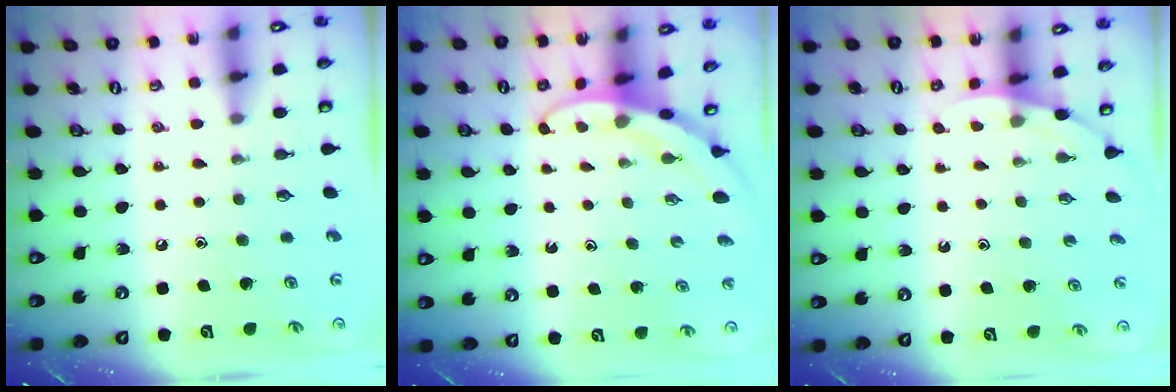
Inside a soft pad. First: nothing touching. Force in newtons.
{"total": 2.7, "press": 2.7, "slide": 0.0}
{"total": 2.0, "press": 2.0, "slide": 0.0}